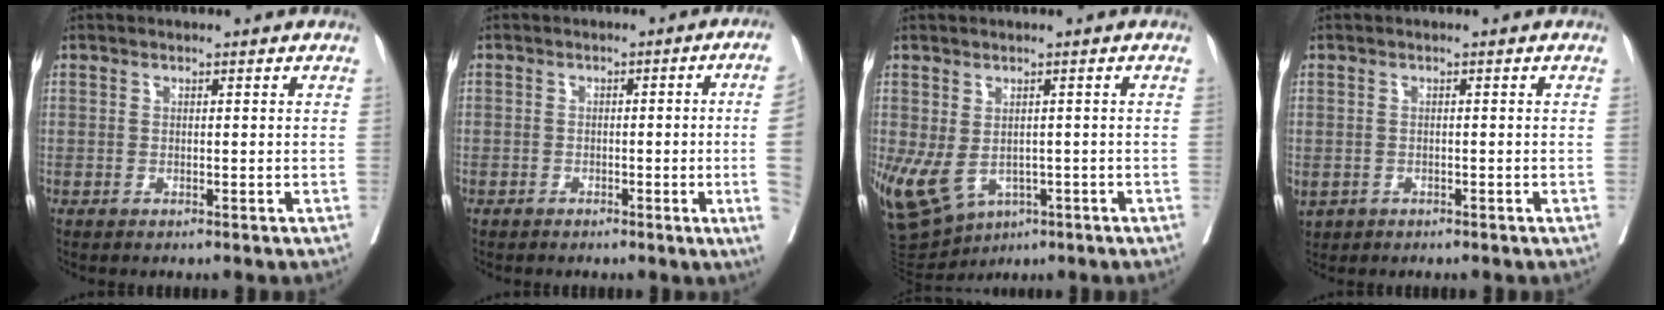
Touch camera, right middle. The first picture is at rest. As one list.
[{"total": 7.8, "force": [-1.4, -1.9, 7.4], "torque": [-0.077, -0.011, -0.020]}, {"total": 11.7, "force": [-4.4, 7.9, 7.4], "torque": [-0.159, -0.007, -0.054]}, {"total": 3.6, "force": [-1.9, 2.6, 1.6], "torque": [-0.041, -0.002, -0.022]}]